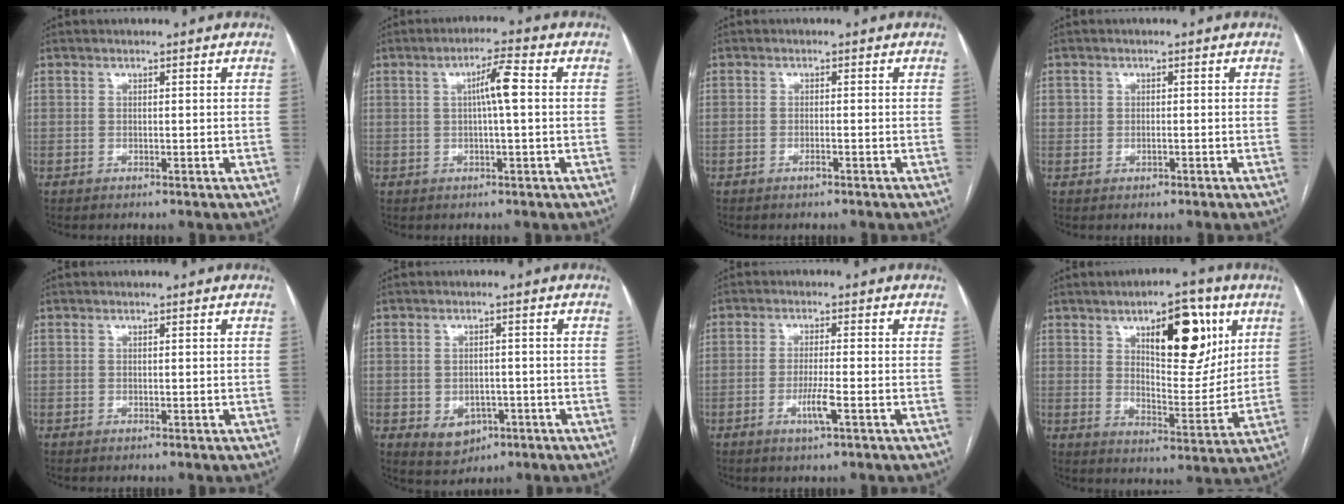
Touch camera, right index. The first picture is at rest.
{"total": 5.0, "force": [0.7, 0.5, 4.9], "torque": [-0.083, 0.014, 0.009]}
{"total": 0.7, "force": [-0.4, 0.0, 0.6], "torque": [-0.015, -0.001, -0.007]}
{"total": 1.5, "force": [0.0, 1.4, 0.5], "torque": [-0.011, 0.004, 0.005]}
{"total": 0.0}
{"total": 5.2, "force": [-1.9, 4.1, 2.6], "torque": [-0.034, 0.004, -0.013]}
{"total": 3.9, "force": [-1.5, -0.1, 3.6], "torque": [-0.072, -0.008, -0.028]}
{"total": 13.9, "force": [6.3, 5.2, 11.2], "torque": [-0.154, 0.002, 0.100]}